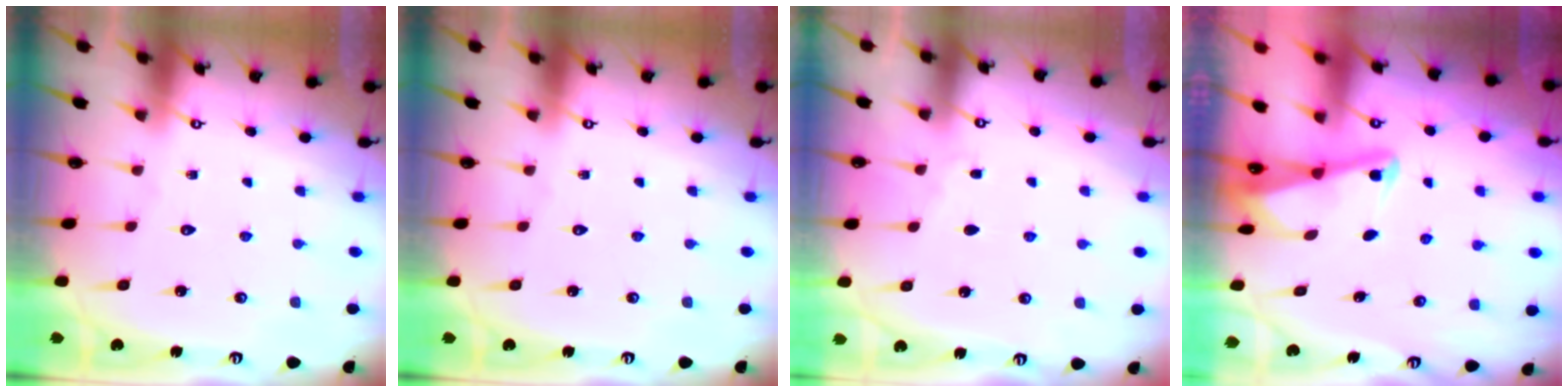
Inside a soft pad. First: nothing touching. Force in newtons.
{"total": 0.0}
{"total": 2.8, "press": 2.8, "slide": 0.5}
{"total": 2.2, "press": 2.2, "slide": 0.3}